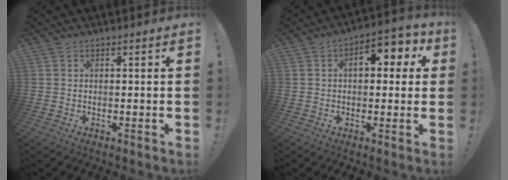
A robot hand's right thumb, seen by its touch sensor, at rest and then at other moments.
{"total": 8.5, "force": [2.3, 4.8, 6.7], "torque": [-0.072, -0.003, 0.031]}